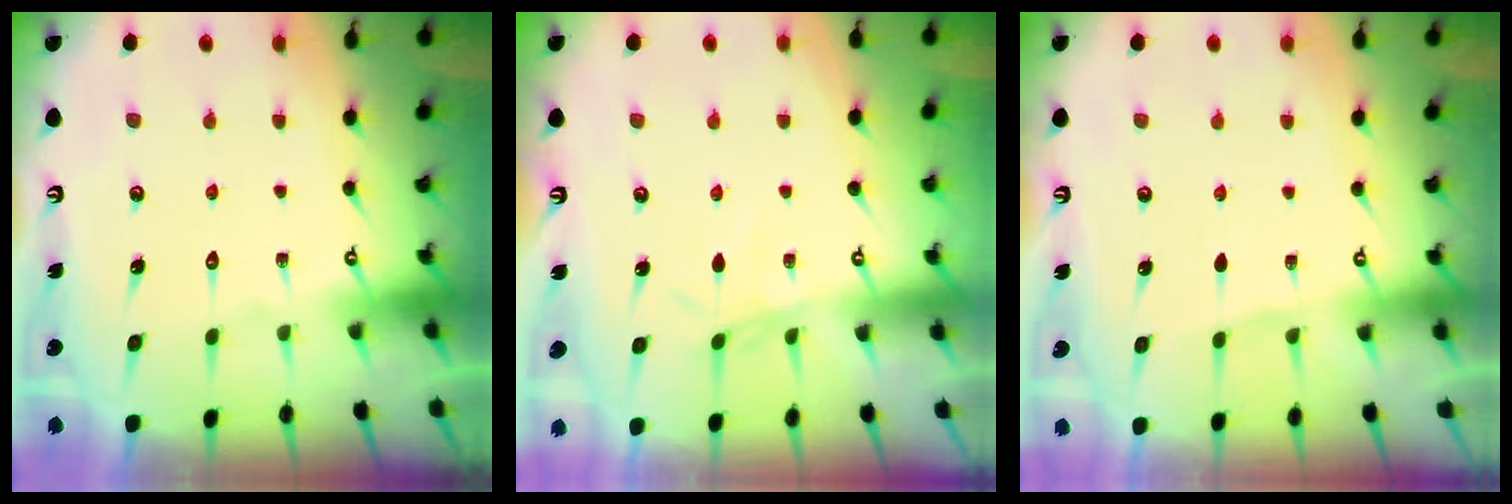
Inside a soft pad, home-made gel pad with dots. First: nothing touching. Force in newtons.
{"total": 2.2, "press": 2.1, "slide": 0.5}
{"total": 2.2, "press": 2.2, "slide": 0.4}